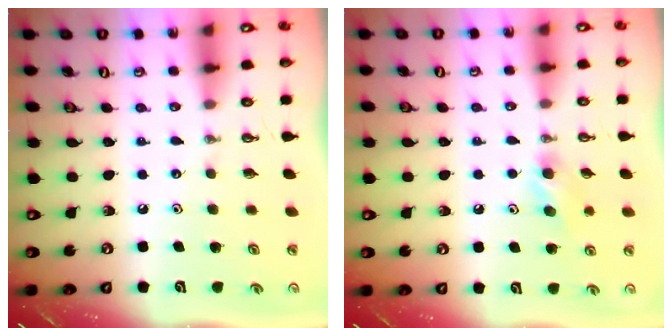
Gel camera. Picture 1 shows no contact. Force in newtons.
{"total": 7.5, "press": 6.6, "slide": 3.5}